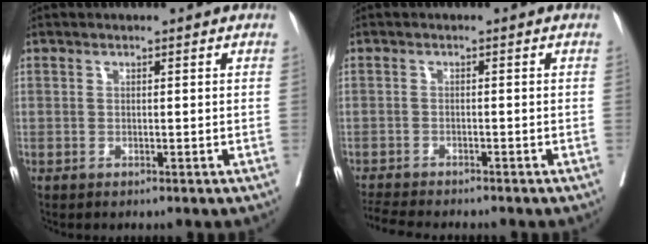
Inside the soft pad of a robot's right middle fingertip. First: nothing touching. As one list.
[{"total": 5.2, "force": [-4.9, 0.4, 1.6], "torque": [-0.030, -0.014, -0.083]}]